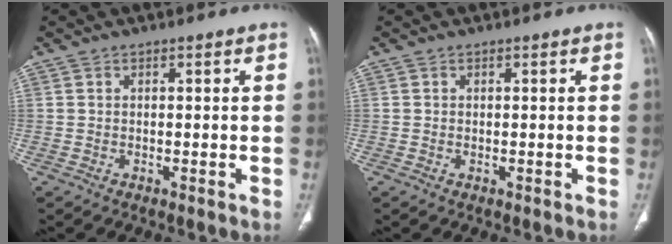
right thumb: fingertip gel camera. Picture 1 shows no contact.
{"total": 0.0}